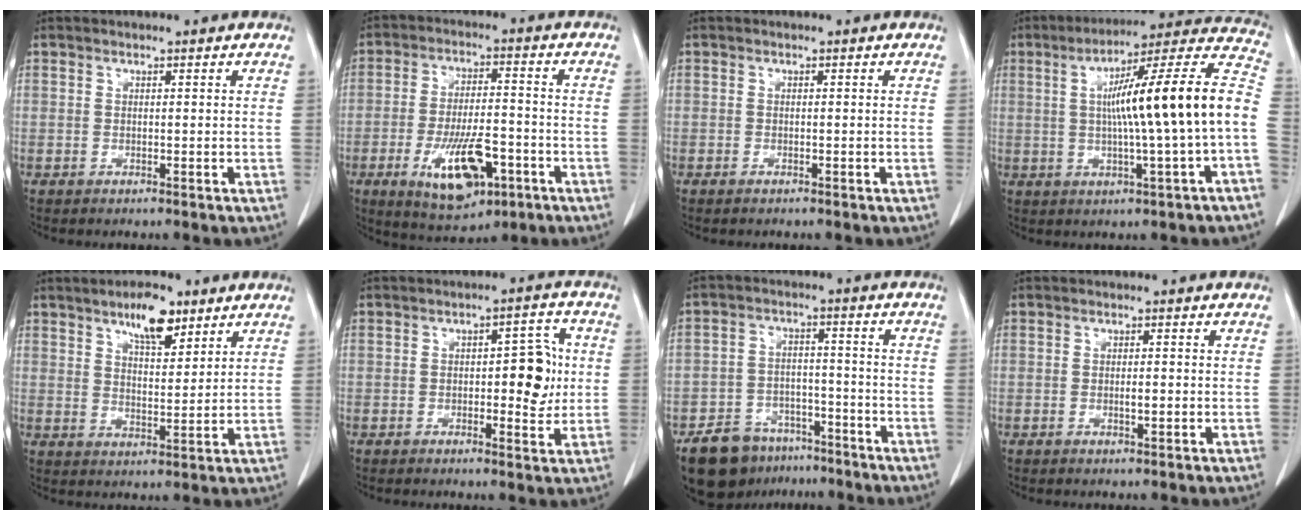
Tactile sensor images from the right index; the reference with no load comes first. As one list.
[{"total": 12.2, "force": [-5.1, 4.5, 10.1], "torque": [-0.180, -0.005, -0.074]}, {"total": 0.6, "force": [-0.5, 0.0, 0.3], "torque": [-0.012, -0.002, -0.007]}, {"total": 18.1, "force": [-0.3, -0.3, 18.1], "torque": [-0.264, 0.031, -0.010]}, {"total": 7.2, "force": [4.8, 2.5, 4.8], "torque": [-0.079, 0.003, 0.081]}, {"total": 6.9, "force": [0.1, 2.7, 6.4], "torque": [-0.075, 0.015, 0.002]}, {"total": 10.3, "force": [-7.7, 5.9, 3.3], "torque": [-0.052, 0.013, -0.123]}, {"total": 1.4, "force": [-0.3, 0.3, 1.3], "torque": [-0.024, -0.001, -0.004]}]